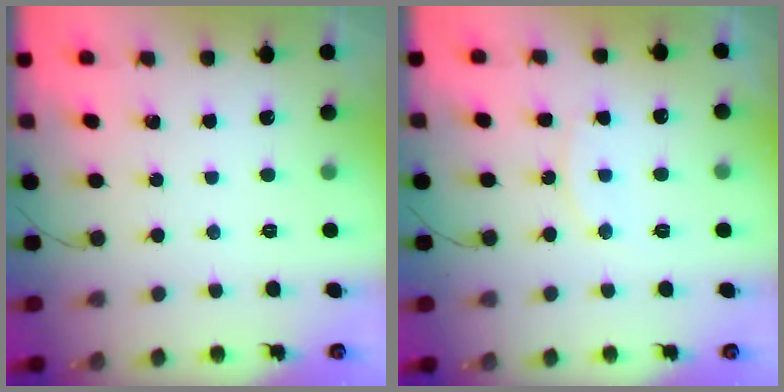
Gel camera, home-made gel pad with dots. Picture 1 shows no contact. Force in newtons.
{"total": 8.4, "press": 8.4, "slide": 0.4}